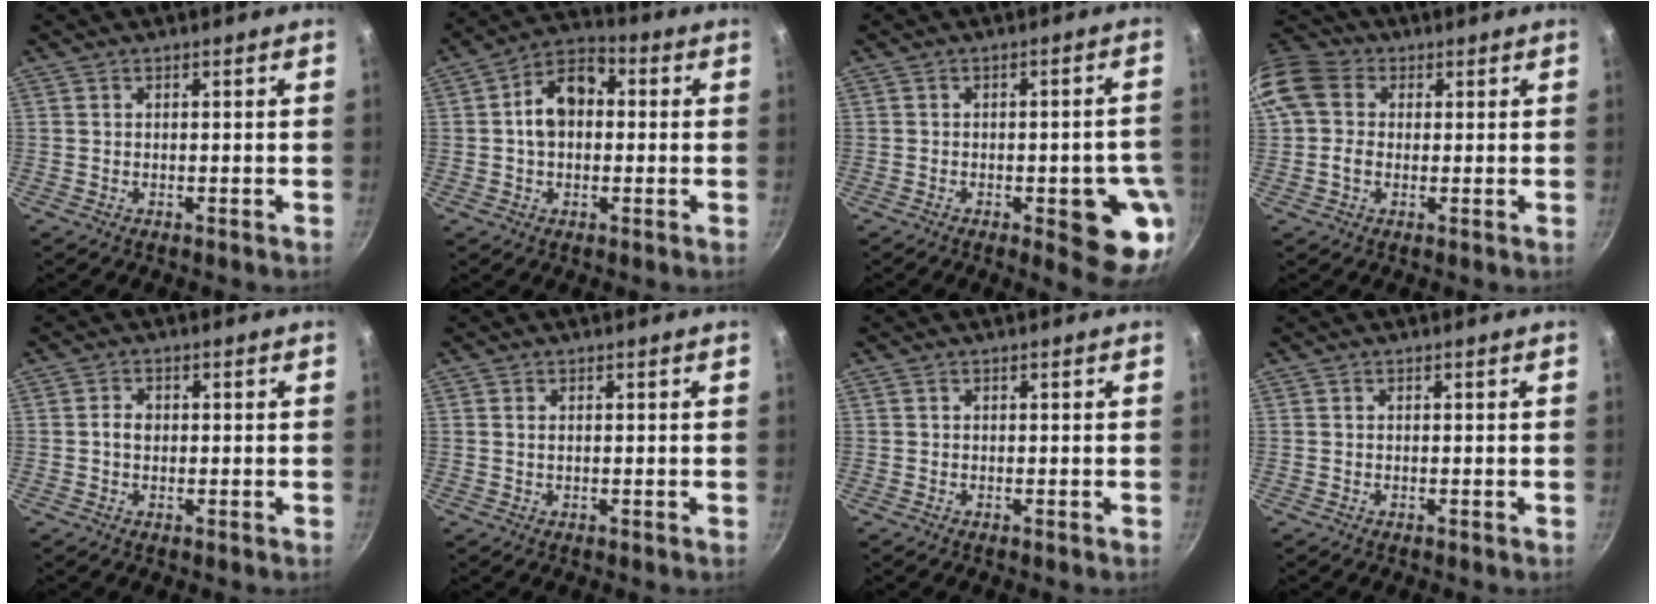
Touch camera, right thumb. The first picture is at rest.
{"total": 10.1, "force": [0.8, 7.0, 7.2], "torque": [-0.089, 0.030, -0.003]}
{"total": 11.6, "force": [-3.6, 4.1, 10.2], "torque": [-0.077, 0.012, -0.042]}
{"total": 11.3, "force": [1.5, 9.3, 6.2], "torque": [-0.125, 0.023, 0.015]}
{"total": 2.3, "force": [0.0, 1.8, 1.5], "torque": [-0.018, 0.005, -0.001]}
{"total": 0.9, "force": [0.3, 0.5, 0.7], "torque": [-0.012, 0.001, 0.004]}
{"total": 0.0}
{"total": 0.0}